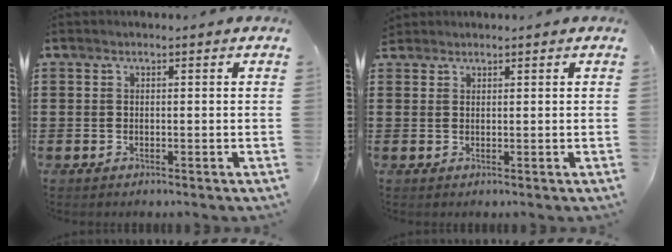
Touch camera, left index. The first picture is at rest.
{"total": 1.2, "force": [1.1, 0.5, 0.0], "torque": [-0.005, 0.002, 0.023]}